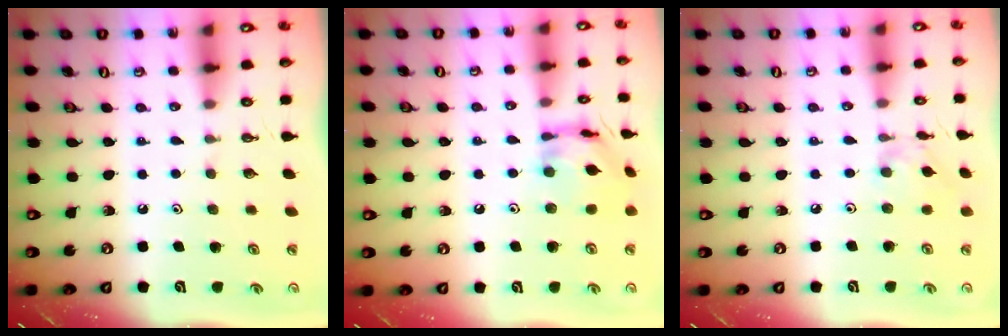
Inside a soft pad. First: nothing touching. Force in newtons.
{"total": 11.9, "press": 11.8, "slide": 1.2}
{"total": 3.9, "press": 3.9, "slide": 0.4}